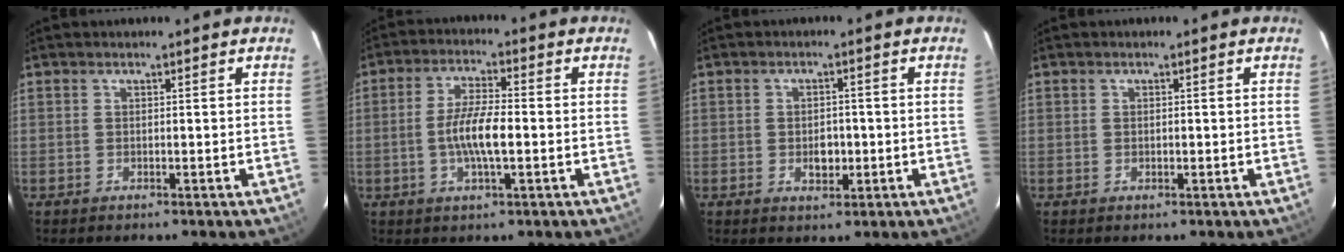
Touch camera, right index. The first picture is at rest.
{"total": 7.2, "force": [-1.4, 1.6, 6.9], "torque": [-0.135, 0.002, -0.027]}
{"total": 3.5, "force": [-0.8, 2.4, 2.4], "torque": [-0.042, 0.002, -0.009]}
{"total": 0.5, "force": [0.0, 0.4, 0.3], "torque": [-0.005, 0.001, 0.000]}